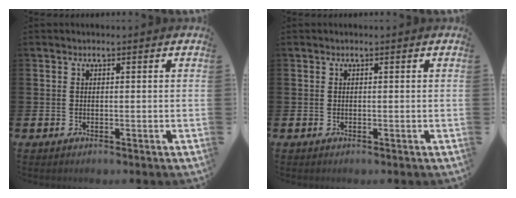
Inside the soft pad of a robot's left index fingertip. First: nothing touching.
{"total": 0.0}